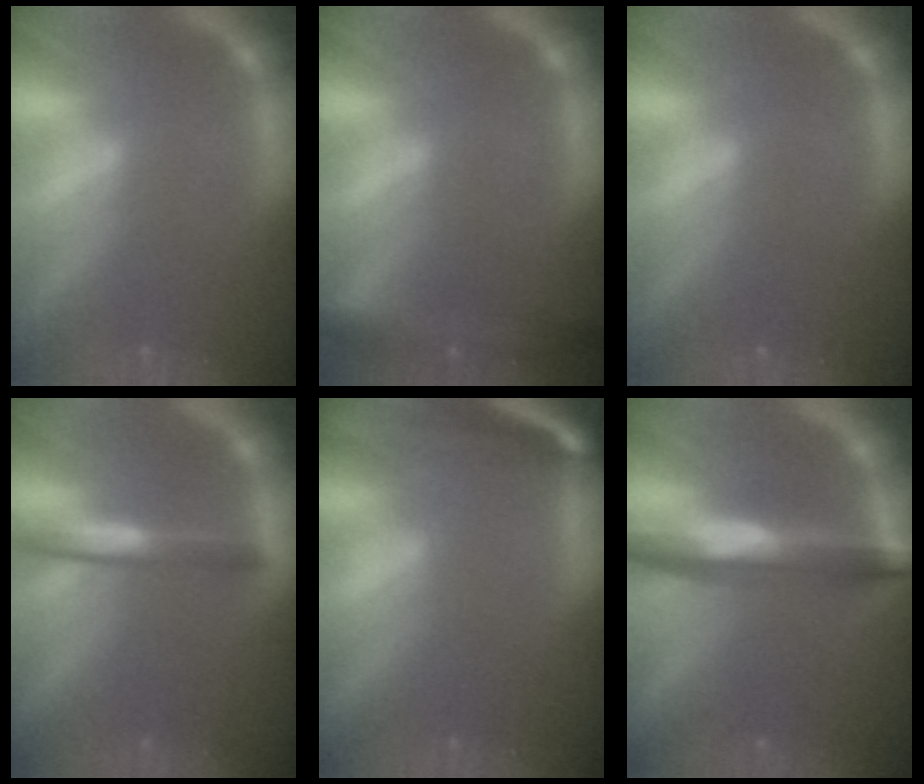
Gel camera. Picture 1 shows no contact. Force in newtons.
{"total": 5.5}
{"total": 0.0}
{"total": 3.0}
{"total": 6.6}
{"total": 6.5}